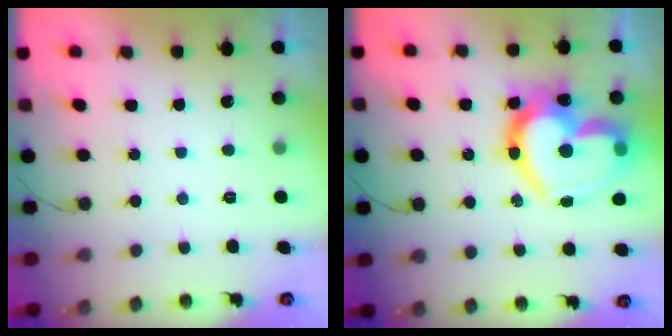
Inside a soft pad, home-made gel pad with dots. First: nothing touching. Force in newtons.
{"total": 27.4, "press": 27.4, "slide": 2.2}